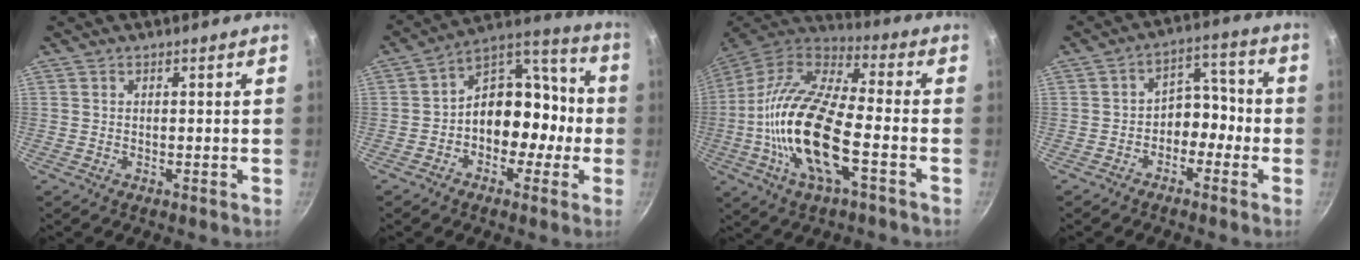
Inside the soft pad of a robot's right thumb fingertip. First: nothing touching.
{"total": 14.9, "force": [-2.0, 10.1, 10.8], "torque": [-0.116, 0.055, -0.043]}
{"total": 21.9, "force": [-5.2, 8.1, 19.7], "torque": [-0.414, 0.022, -0.096]}
{"total": 7.4, "force": [-2.3, 5.3, 4.7], "torque": [-0.034, 0.045, -0.049]}